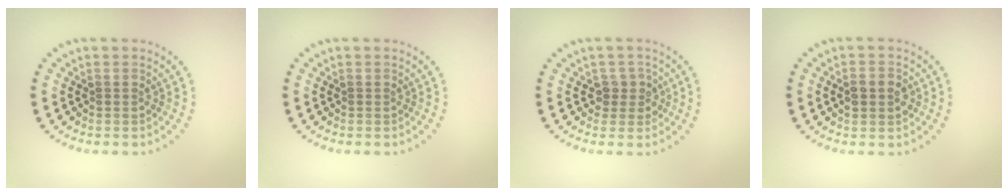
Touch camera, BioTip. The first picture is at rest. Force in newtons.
{"total": 0.0}
{"total": 1.8, "press": 1.5, "slide": 0.9}
{"total": 2.7, "press": 2.7, "slide": 0.2}